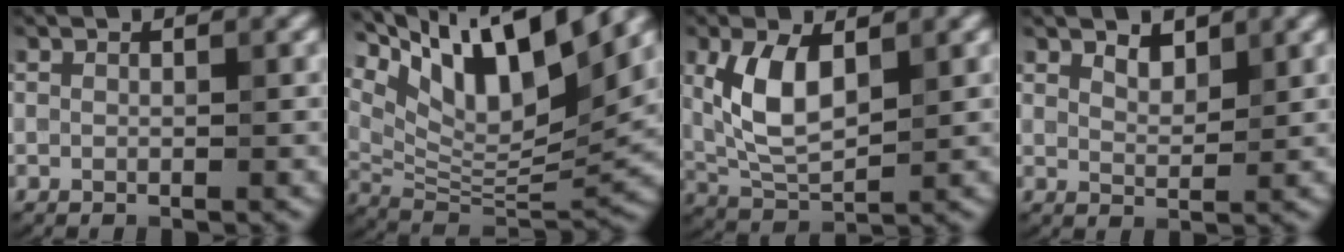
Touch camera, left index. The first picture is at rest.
{"total": 12.9, "force": [7.4, 3.9, 9.8], "torque": [-0.172, 0.005, 0.142]}
{"total": 5.5, "force": [1.3, 2.7, 4.7], "torque": [-0.106, -0.001, 0.027]}
{"total": 1.6, "force": [1.2, 0.7, 0.8], "torque": [-0.020, -0.004, 0.021]}